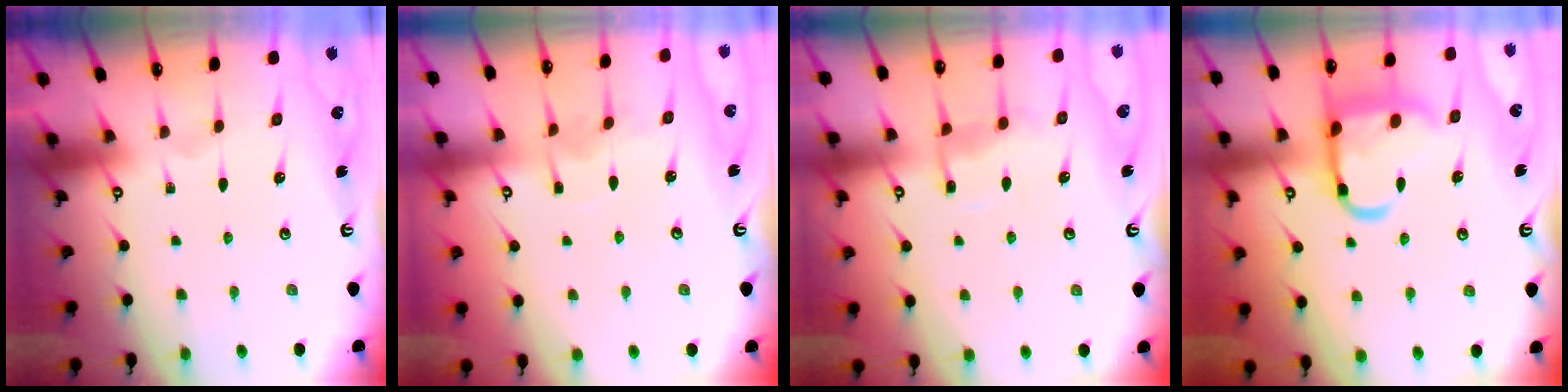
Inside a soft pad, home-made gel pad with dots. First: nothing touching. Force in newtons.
{"total": 3.7, "press": 3.7, "slide": 0.5}
{"total": 8.5, "press": 8.5, "slide": 0.8}
{"total": 14.0, "press": 13.9, "slide": 1.4}